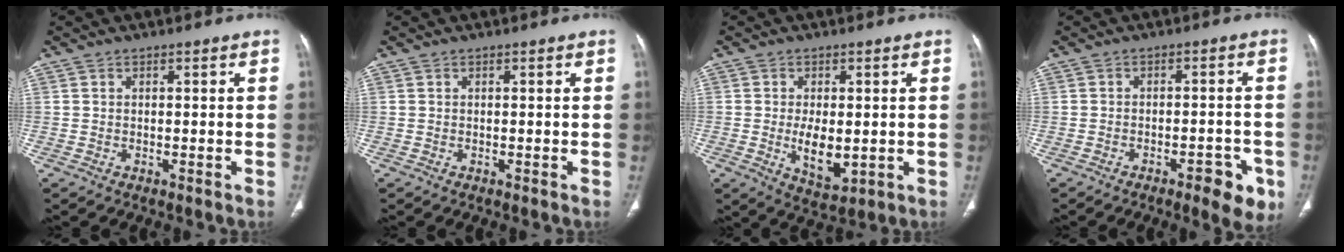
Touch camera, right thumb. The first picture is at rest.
{"total": 0.0}
{"total": 7.2, "force": [-0.7, 3.8, 6.1], "torque": [-0.094, -0.016, -0.001]}
{"total": 6.9, "force": [-3.6, 2.5, 5.4], "torque": [-0.051, 0.014, -0.042]}